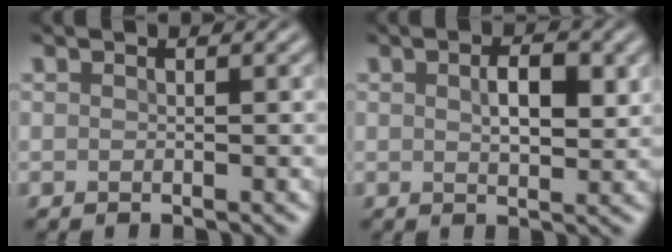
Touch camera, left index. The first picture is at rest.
{"total": 3.5, "force": [0.8, 1.7, 3.0], "torque": [-0.054, 0.000, 0.016]}